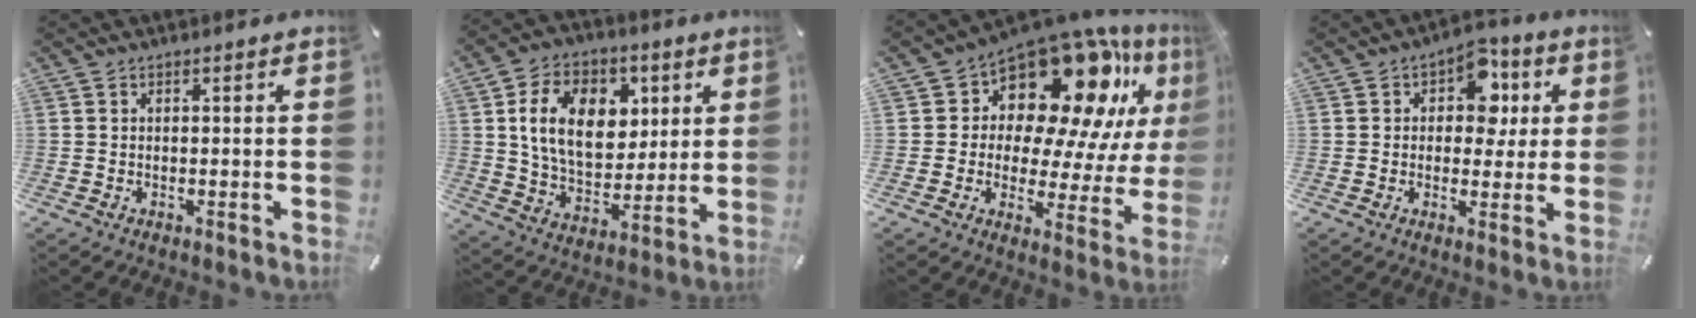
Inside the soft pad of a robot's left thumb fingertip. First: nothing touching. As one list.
[{"total": 16.0, "force": [4.7, 11.7, 9.8], "torque": [-0.160, 0.003, 0.087]}, {"total": 17.1, "force": [11.6, 9.2, 8.4], "torque": [-0.124, -0.111, 0.198]}, {"total": 9.5, "force": [2.5, 7.2, 5.8], "torque": [-0.070, -0.001, 0.039]}]